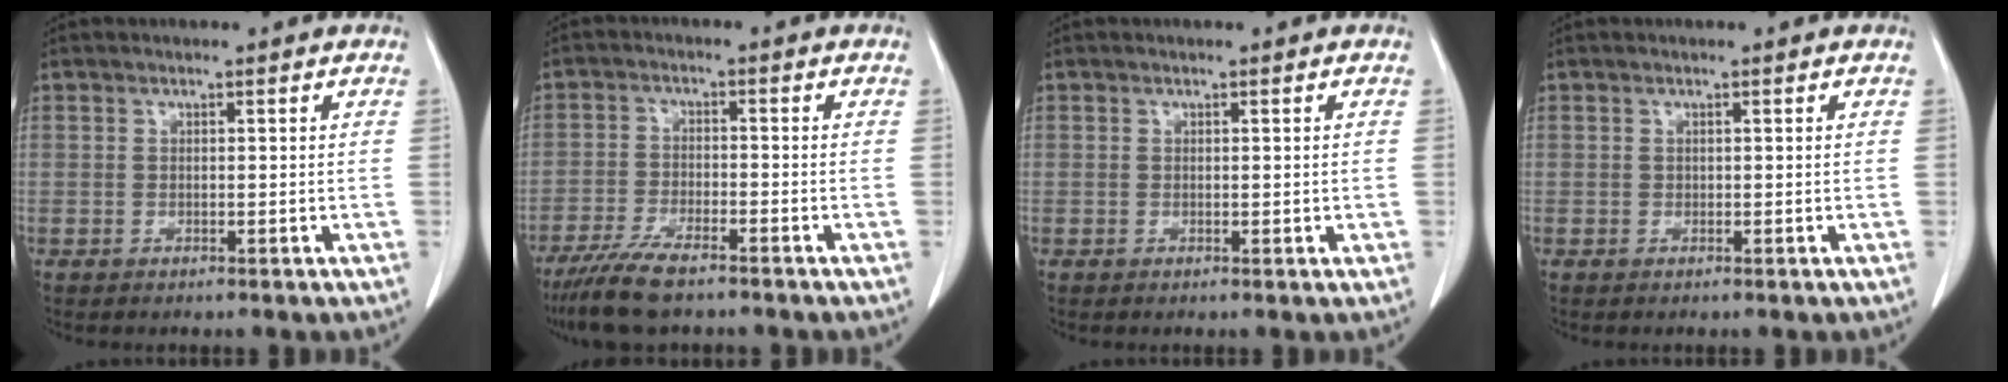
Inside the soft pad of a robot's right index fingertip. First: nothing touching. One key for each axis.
{"total": 8.1, "fx": -6.2, "fy": 1.4, "fz": 4.9, "tx": -0.091, "ty": -0.021, "tz": -0.110}
{"total": 0.8, "fx": 0.0, "fy": 0.3, "fz": 0.7, "tx": -0.012, "ty": -0.003, "tz": 0.004}
{"total": 0.0}